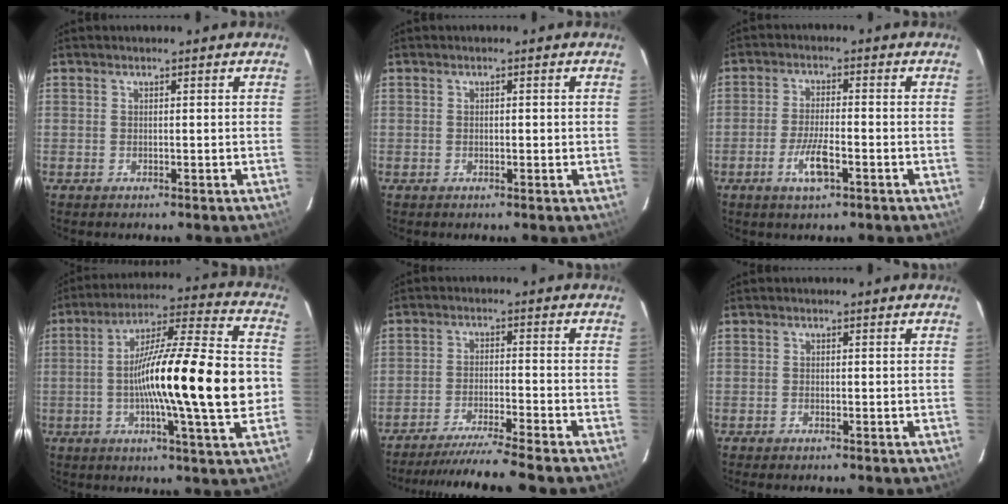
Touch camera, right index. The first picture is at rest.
{"total": 1.3, "force": [-0.1, 0.5, 1.2], "torque": [-0.025, 0.002, 0.000]}
{"total": 5.8, "force": [-2.6, 1.3, 5.0], "torque": [-0.100, -0.004, -0.046]}
{"total": 21.9, "force": [-2.6, 1.2, 21.8], "torque": [-0.331, 0.011, -0.046]}
{"total": 10.8, "force": [-9.6, -1.8, 4.5], "torque": [-0.058, -0.028, -0.157]}
{"total": 0.8, "force": [-0.6, 0.2, 0.5], "torque": [-0.016, -0.002, -0.008]}